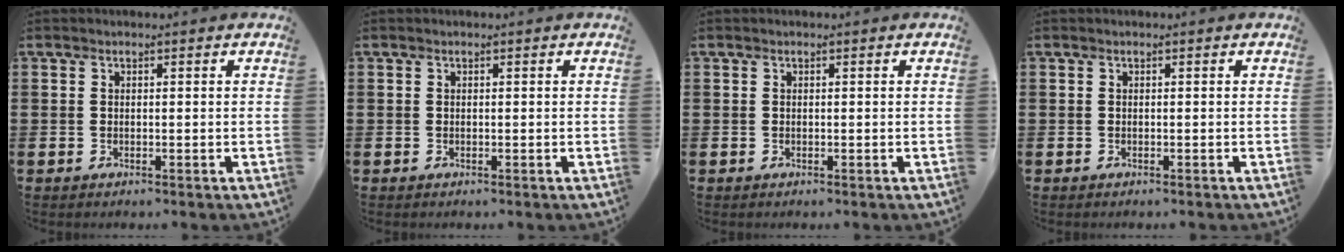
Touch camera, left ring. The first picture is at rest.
{"total": 0.0}
{"total": 0.0}
{"total": 0.0}